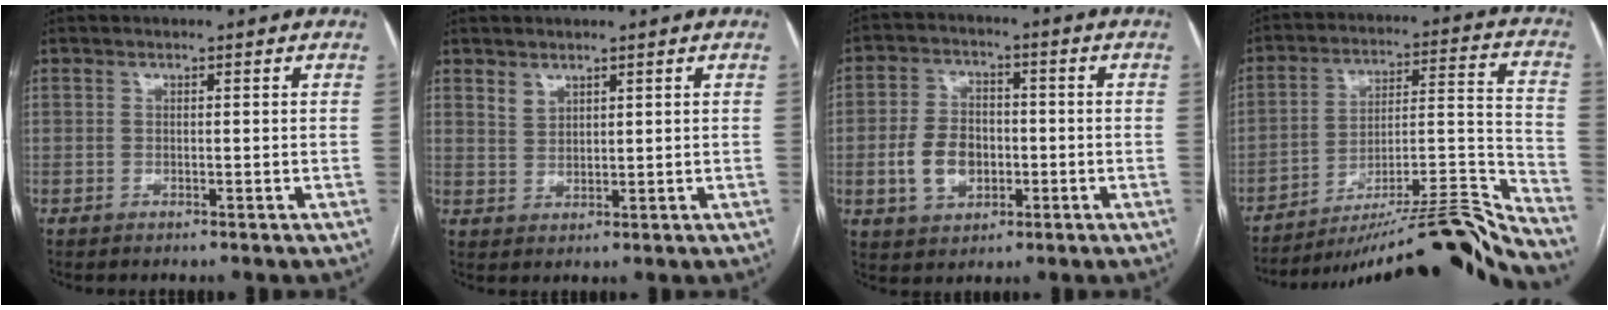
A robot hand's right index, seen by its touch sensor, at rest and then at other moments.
{"total": 2.3, "force": [1.8, 1.2, 0.7], "torque": [-0.011, 0.000, 0.040]}
{"total": 8.0, "force": [-1.5, 5.6, 5.5], "torque": [-0.115, 0.014, -0.022]}
{"total": 24.4, "force": [-22.8, -1.0, 8.9], "torque": [-0.066, 0.018, -0.327]}